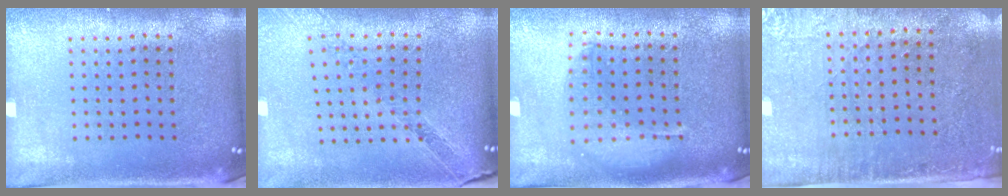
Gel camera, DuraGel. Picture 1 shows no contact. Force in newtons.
{"total": 1.1, "press": 1.1, "slide": 0.1}
{"total": 1.3, "press": 1.2, "slide": 0.4}
{"total": 2.9, "press": 2.4, "slide": 1.6}